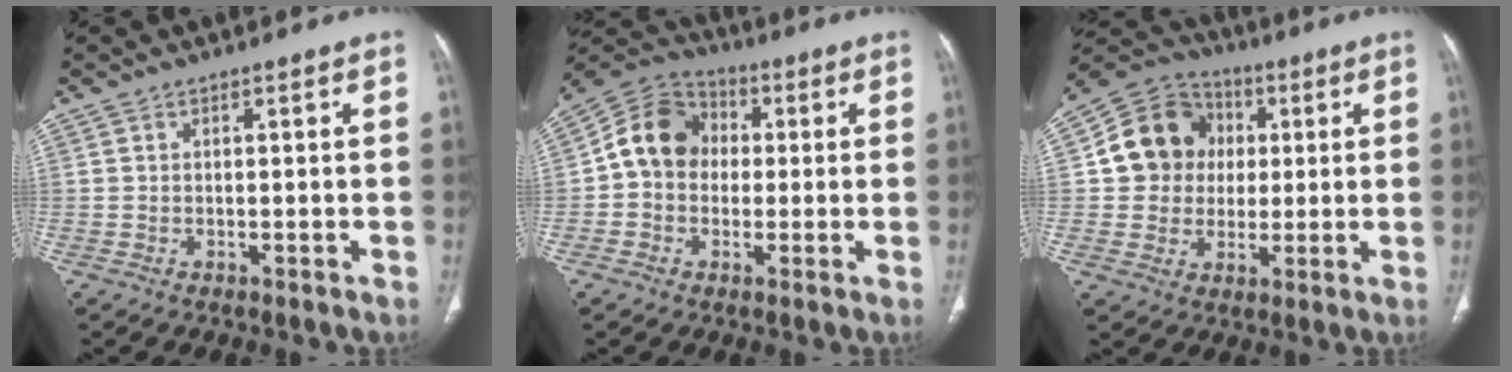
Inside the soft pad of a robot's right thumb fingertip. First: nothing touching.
{"total": 11.0, "force": [0.4, 9.3, 5.9], "torque": [-0.086, 0.031, -0.010]}
{"total": 13.0, "force": [1.8, 11.8, 5.2], "torque": [-0.061, 0.014, 0.025]}